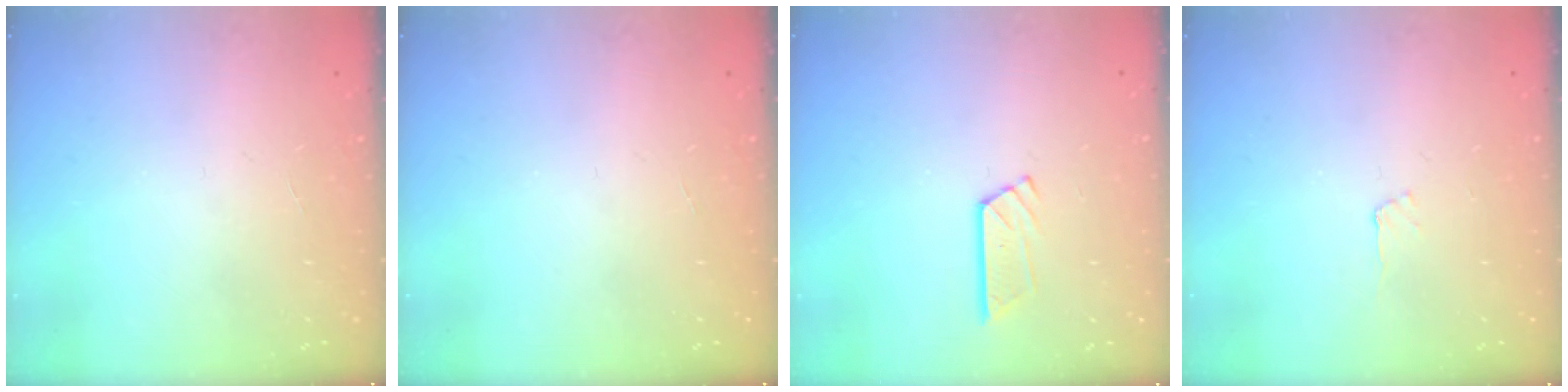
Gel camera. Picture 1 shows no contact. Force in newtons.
{"total": 0.0}
{"total": 5.2, "press": 5.2, "slide": 0.3}
{"total": 3.4, "press": 3.3, "slide": 0.4}